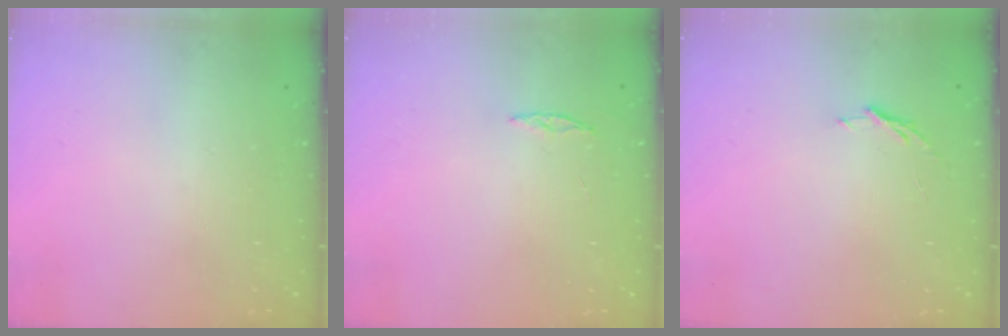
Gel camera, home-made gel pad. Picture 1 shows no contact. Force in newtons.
{"total": 2.0, "press": 2.0, "slide": 0.2}
{"total": 3.2, "press": 3.2, "slide": 0.3}